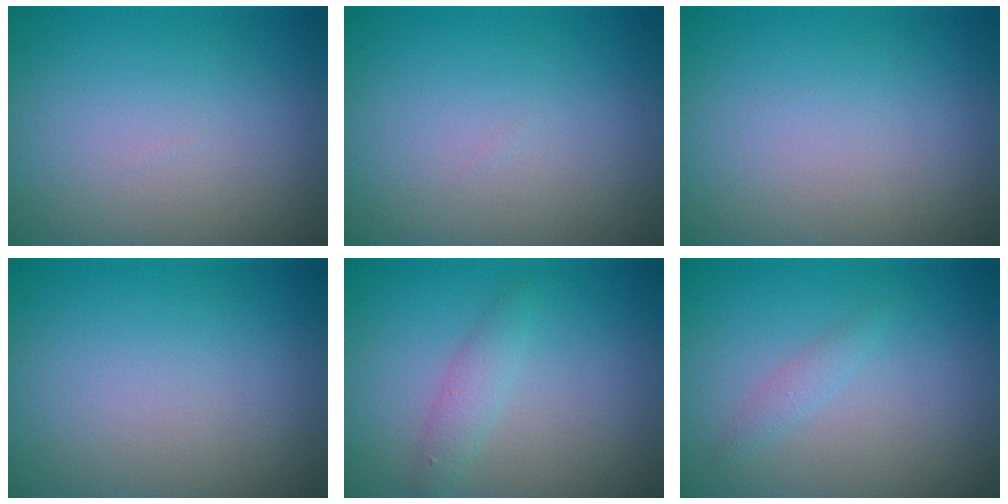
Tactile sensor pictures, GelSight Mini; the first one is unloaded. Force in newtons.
{"total": 0.0}
{"total": 0.0}
{"total": 0.0}
{"total": 1.6, "press": 1.6, "slide": 0.1}
{"total": 0.9, "press": 0.9, "slide": 0.0}